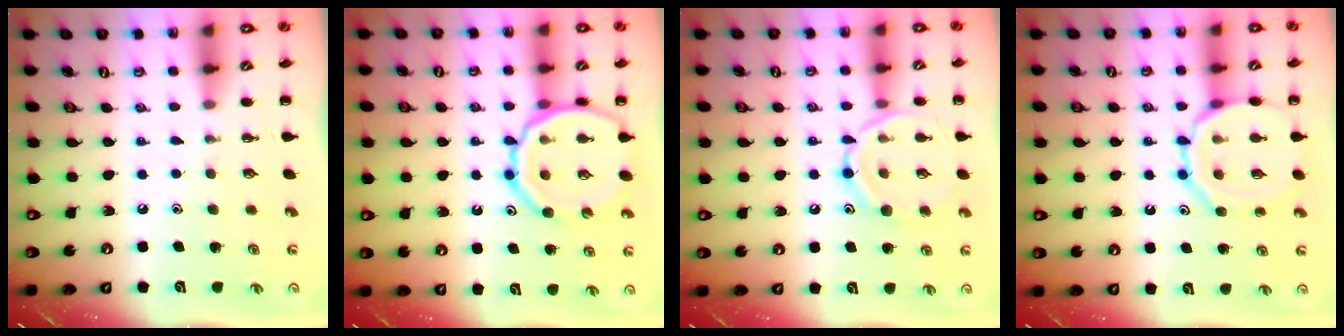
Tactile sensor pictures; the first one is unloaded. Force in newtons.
{"total": 17.4, "press": 17.2, "slide": 2.7}
{"total": 12.6, "press": 12.5, "slide": 0.8}
{"total": 11.9, "press": 11.8, "slide": 1.1}